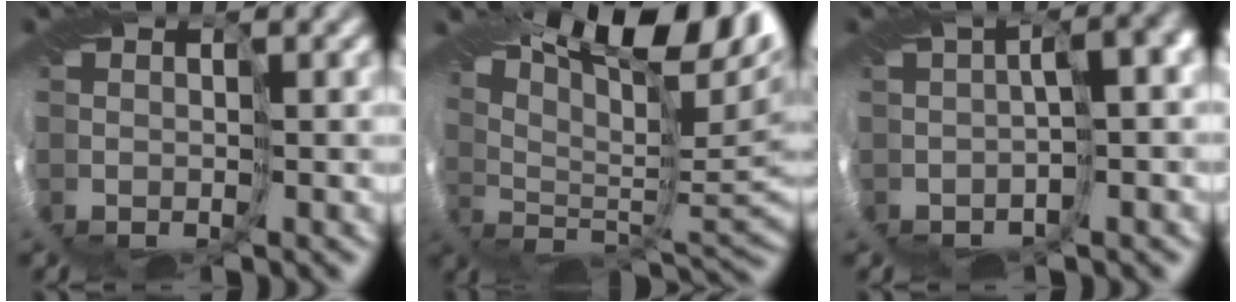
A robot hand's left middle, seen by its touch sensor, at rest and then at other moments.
{"total": 13.5, "force": [7.8, 4.1, 10.3], "torque": [-0.147, 0.034, 0.127]}
{"total": 4.1, "force": [-1.2, 1.2, 3.7], "torque": [-0.042, 0.012, -0.012]}